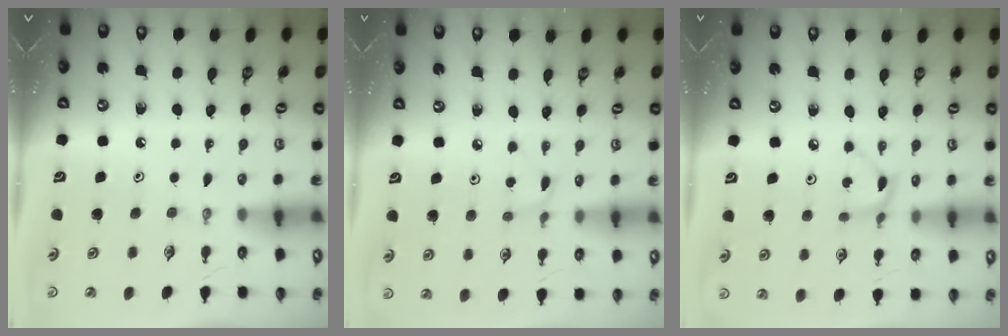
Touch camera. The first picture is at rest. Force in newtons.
{"total": 1.1, "press": 1.1, "slide": 0.1}
{"total": 2.9, "press": 2.9, "slide": 0.4}